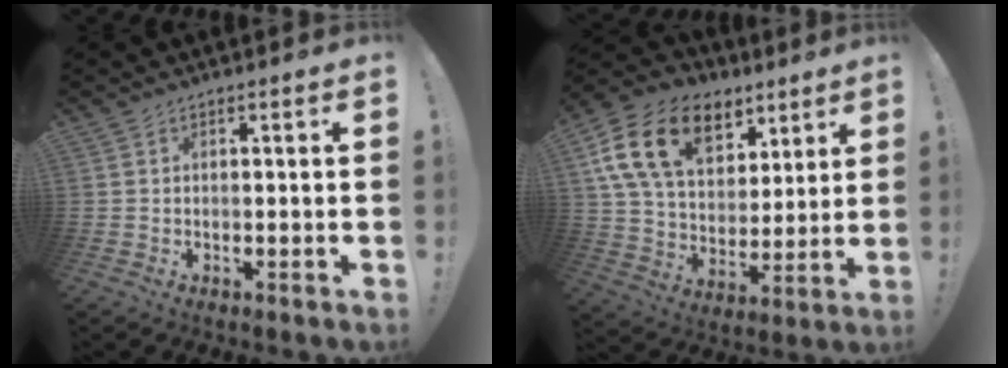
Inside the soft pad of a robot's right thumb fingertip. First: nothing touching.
{"total": 20.6, "force": [9.7, 13.7, 12.0], "torque": [-0.212, -0.034, 0.179]}